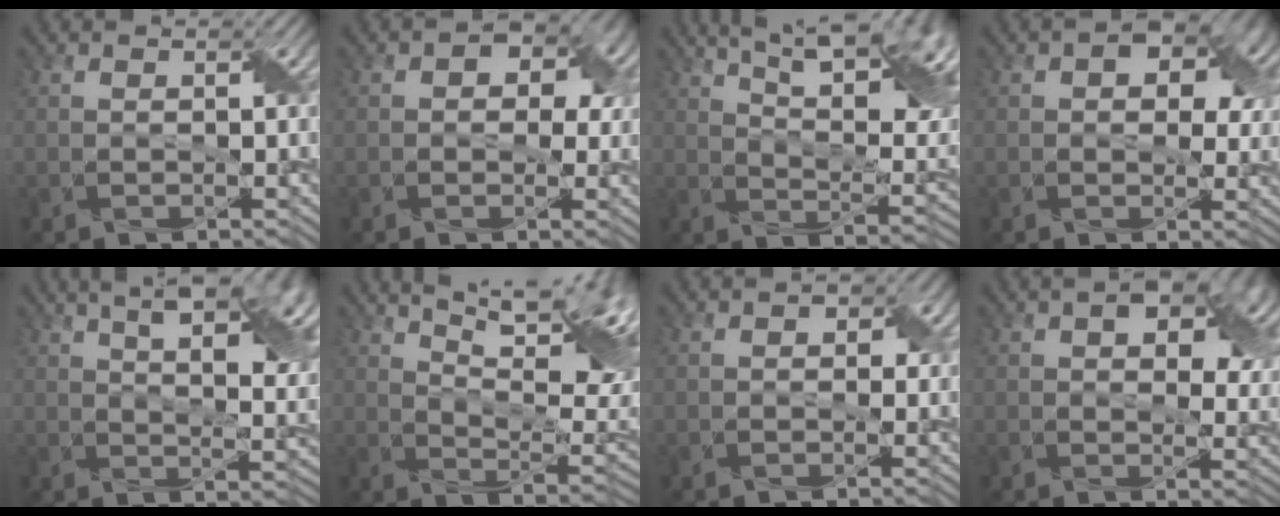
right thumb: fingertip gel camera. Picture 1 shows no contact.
{"total": 5.9, "force": [1.6, 4.3, 3.8], "torque": [-0.040, -0.005, 0.013]}
{"total": 17.7, "force": [9.7, 6.2, 13.4], "torque": [-0.203, 0.026, 0.146]}
{"total": 8.1, "force": [2.8, 5.2, 5.5], "torque": [-0.071, -0.003, 0.040]}
{"total": 13.7, "force": [6.3, 5.7, 10.7], "torque": [-0.155, 0.020, 0.087]}
{"total": 16.1, "force": [8.1, 5.5, 12.8], "torque": [-0.203, 0.026, 0.125]}
{"total": 2.6, "force": [0.5, 1.9, 1.7], "torque": [-0.023, -0.004, 0.009]}
{"total": 10.6, "force": [4.4, 6.1, 7.5], "torque": [-0.102, -0.001, 0.068]}